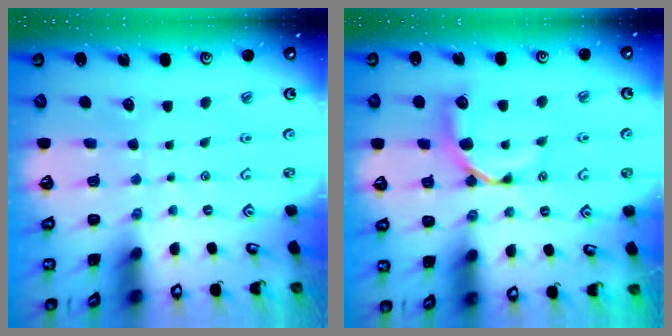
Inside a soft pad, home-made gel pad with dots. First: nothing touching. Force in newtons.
{"total": 9.2, "press": 9.2, "slide": 0.3}